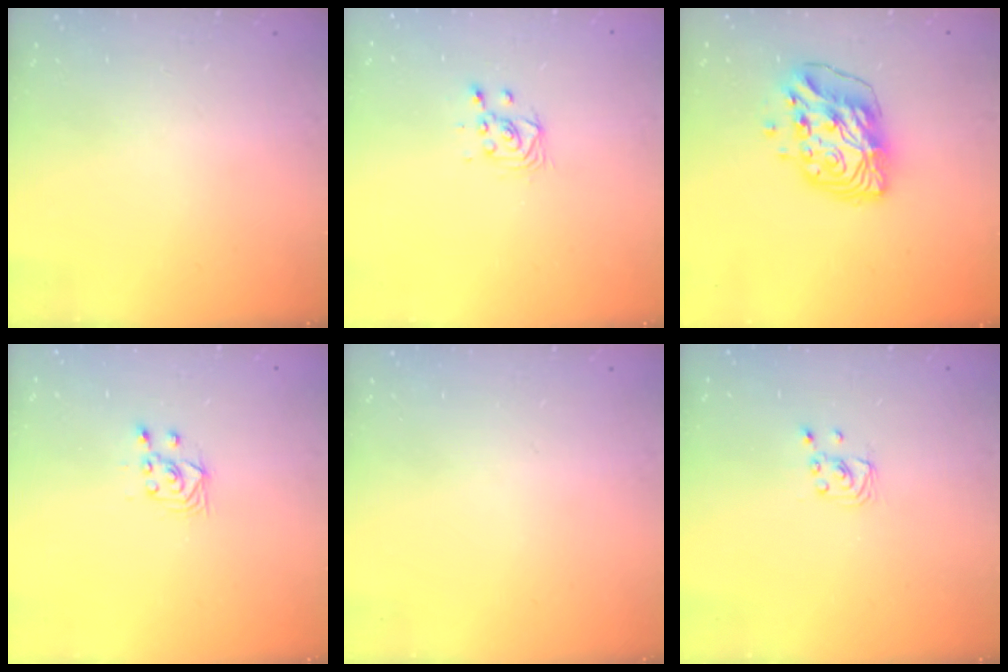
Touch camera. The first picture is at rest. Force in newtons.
{"total": 3.3, "press": 3.3, "slide": 0.4}
{"total": 12.2, "press": 12.1, "slide": 1.2}
{"total": 3.5, "press": 3.2, "slide": 1.4}
{"total": 0.0}
{"total": 2.0, "press": 2.0, "slide": 0.2}